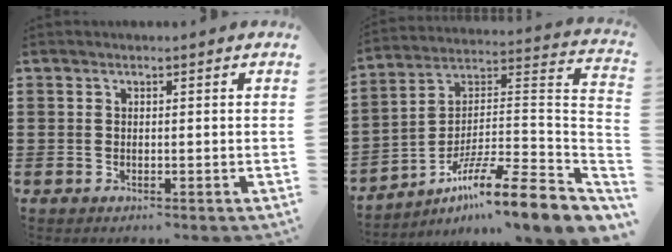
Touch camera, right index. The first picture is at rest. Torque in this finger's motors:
{"motor_torque": [1.11, 0.34, 0.25, 0.20]}